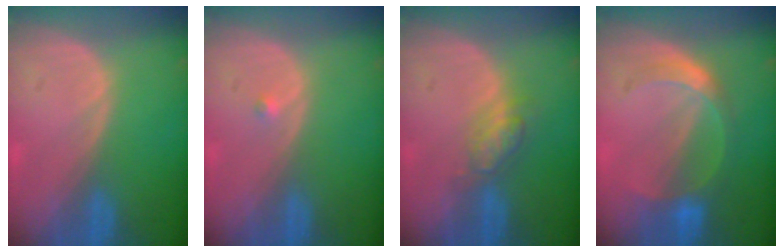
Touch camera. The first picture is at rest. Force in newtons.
{"total": 0.7, "press": 0.5, "slide": 0.4}
{"total": 4.7, "press": 4.2, "slide": 2.1}
{"total": 5.7, "press": 5.4, "slide": 1.8}